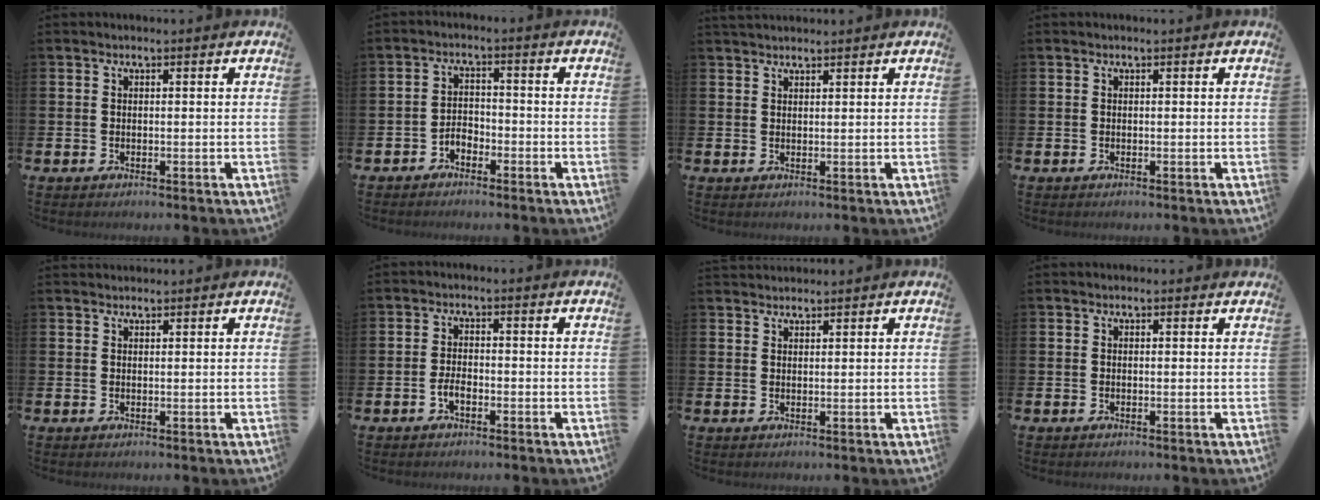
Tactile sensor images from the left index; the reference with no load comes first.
{"total": 2.3, "force": [-1.8, 1.2, 0.6], "torque": [-0.022, 0.011, -0.039]}
{"total": 1.7, "force": [1.6, 0.4, 0.2], "torque": [0.002, -0.004, 0.029]}
{"total": 0.0}
{"total": 1.1, "force": [1.0, 0.2, 0.1], "torque": [0.005, -0.002, 0.018]}
{"total": 2.1, "force": [-0.9, 1.0, 1.6], "torque": [-0.030, 0.003, -0.018]}
{"total": 1.7, "force": [1.7, 0.4, 0.0], "torque": [-0.004, -0.003, 0.032]}
{"total": 0.0}